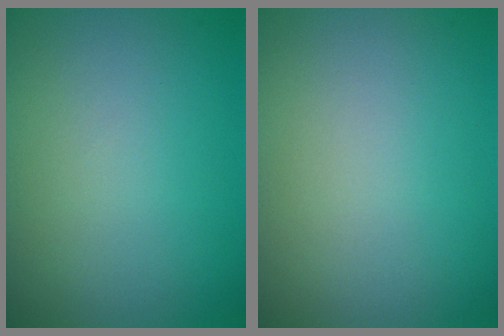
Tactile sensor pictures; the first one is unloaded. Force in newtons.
{"total": 0.0}